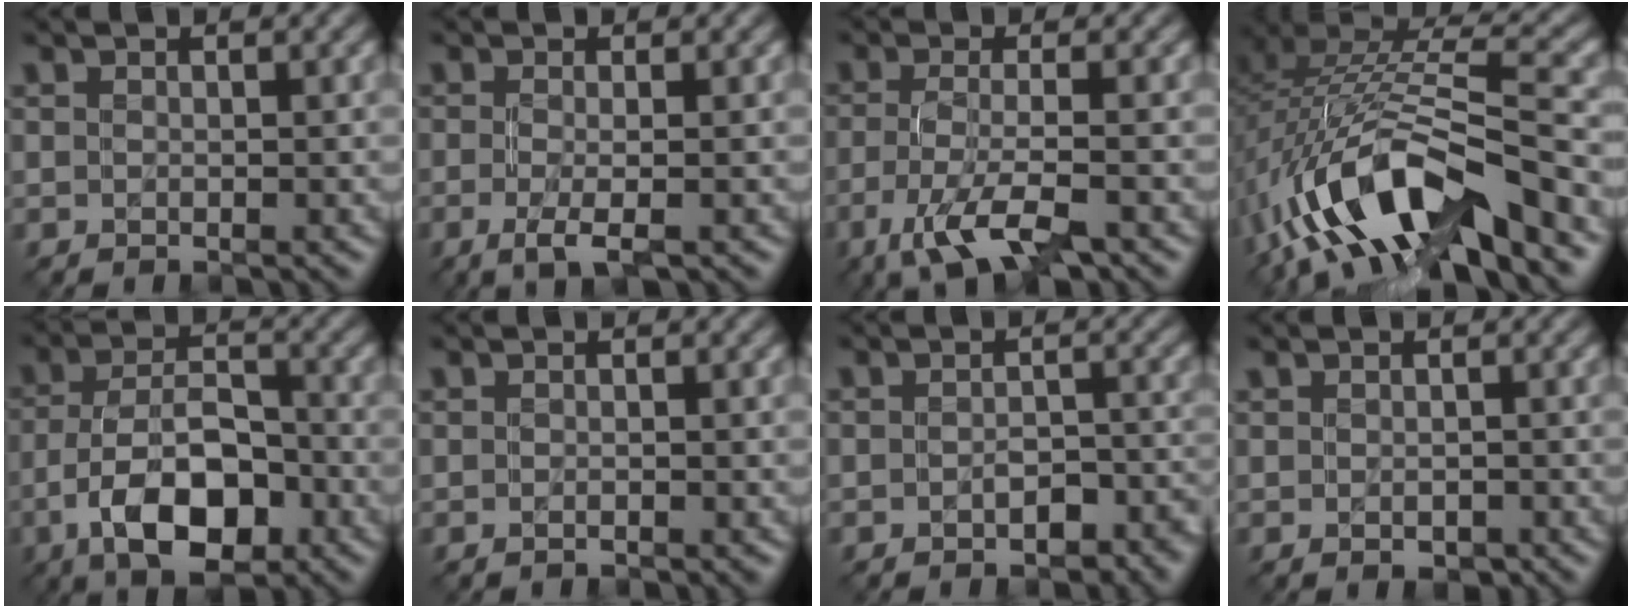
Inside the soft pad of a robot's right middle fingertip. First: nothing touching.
{"total": 2.9, "force": [-0.9, 0.7, 2.7], "torque": [-0.052, -0.007, -0.019]}
{"total": 5.5, "force": [-3.0, 1.5, 4.4], "torque": [-0.091, -0.013, -0.061]}
{"total": 13.8, "force": [-6.1, 5.0, 11.4], "torque": [-0.216, 0.006, -0.109]}
{"total": 8.5, "force": [-3.6, 4.1, 6.5], "torque": [-0.119, 0.000, -0.066]}
{"total": 0.7, "force": [-0.3, 0.1, 0.6], "torque": [-0.008, -0.001, -0.004]}
{"total": 3.1, "force": [-1.3, 1.7, 2.3], "torque": [-0.033, 0.000, -0.015]}
{"total": 1.2, "force": [-0.3, 0.6, 1.0], "torque": [-0.018, -0.005, -0.001]}